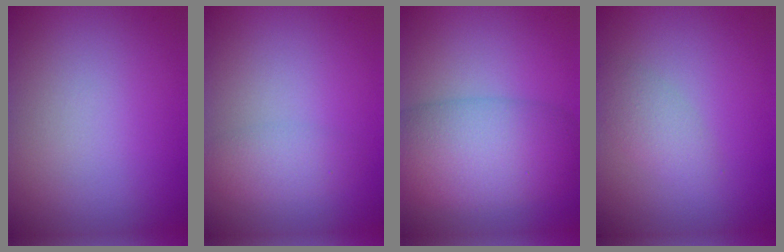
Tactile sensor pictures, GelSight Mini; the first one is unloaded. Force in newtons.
{"total": 1.9, "press": 1.9, "slide": 0.1}
{"total": 7.8, "press": 7.8, "slide": 0.2}
{"total": 2.0, "press": 2.0, "slide": 0.1}